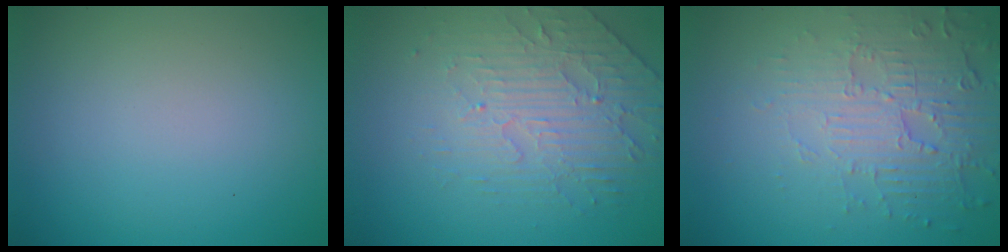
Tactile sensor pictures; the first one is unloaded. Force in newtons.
{"total": 4.5, "press": 3.4, "slide": 3.0}
{"total": 5.7, "press": 3.7, "slide": 4.3}